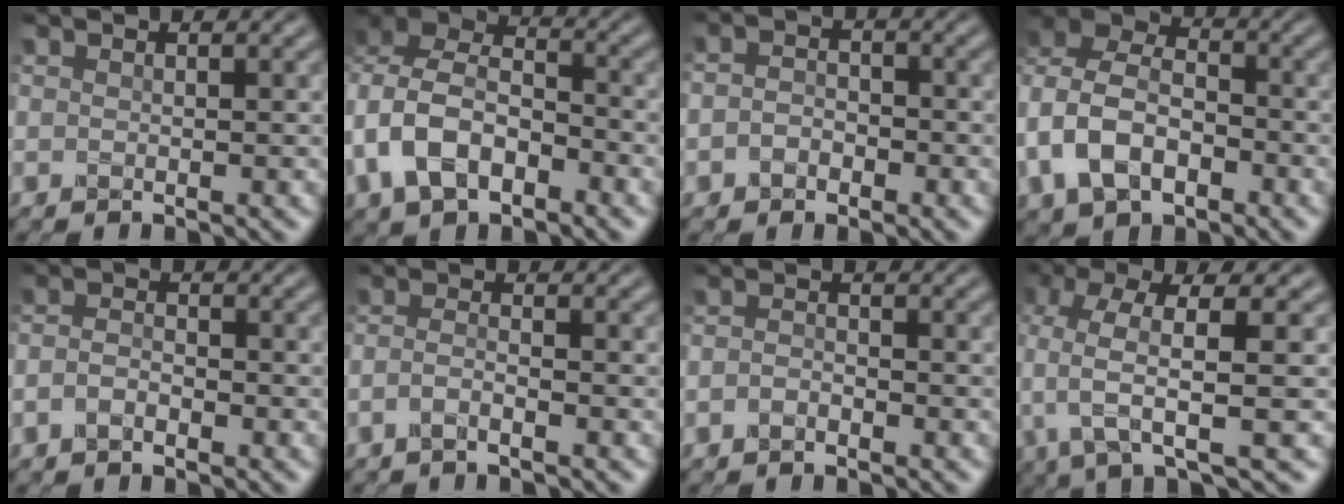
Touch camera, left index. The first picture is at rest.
{"total": 9.3, "force": [-2.8, 6.4, 6.1], "torque": [-0.131, 0.003, -0.060]}
{"total": 1.7, "force": [-0.8, 1.3, 0.7], "torque": [-0.018, 0.005, -0.020]}
{"total": 8.8, "force": [-2.0, 6.5, 5.5], "torque": [-0.130, 0.003, -0.050]}
{"total": 1.4, "force": [-0.9, 0.8, 0.9], "torque": [-0.022, 0.005, -0.021]}
{"total": 1.4, "force": [-1.0, 0.3, 1.0], "torque": [-0.020, 0.004, -0.026]}
{"total": 0.9, "force": [-0.7, 0.3, 0.4], "torque": [-0.013, 0.004, -0.016]}
{"total": 7.0, "force": [-0.1, 1.9, 6.7], "torque": [-0.134, 0.003, -0.005]}